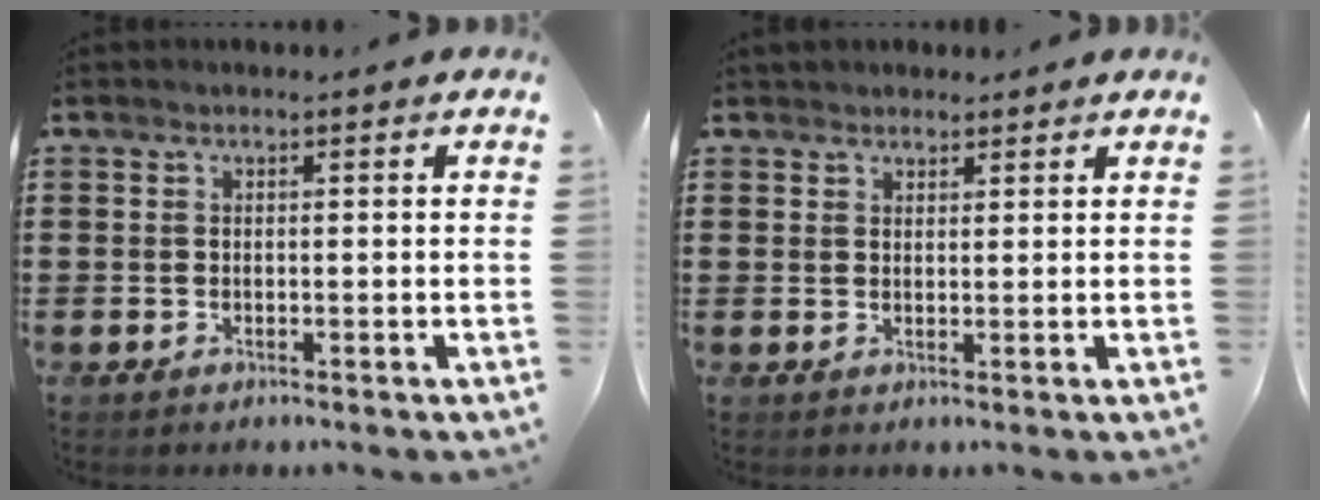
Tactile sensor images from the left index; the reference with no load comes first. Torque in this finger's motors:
{"motor_torque": [1.32, -0.81, 0.21, 0.02]}